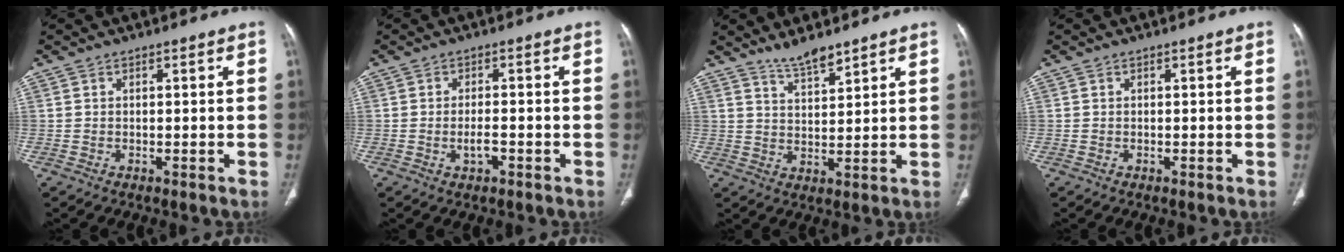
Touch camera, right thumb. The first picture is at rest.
{"total": 2.7, "force": [-1.1, 1.1, 2.3], "torque": [-0.043, 0.003, -0.017]}
{"total": 5.1, "force": [4.5, 0.7, 2.3], "torque": [-0.032, -0.031, 0.087]}
{"total": 0.0}